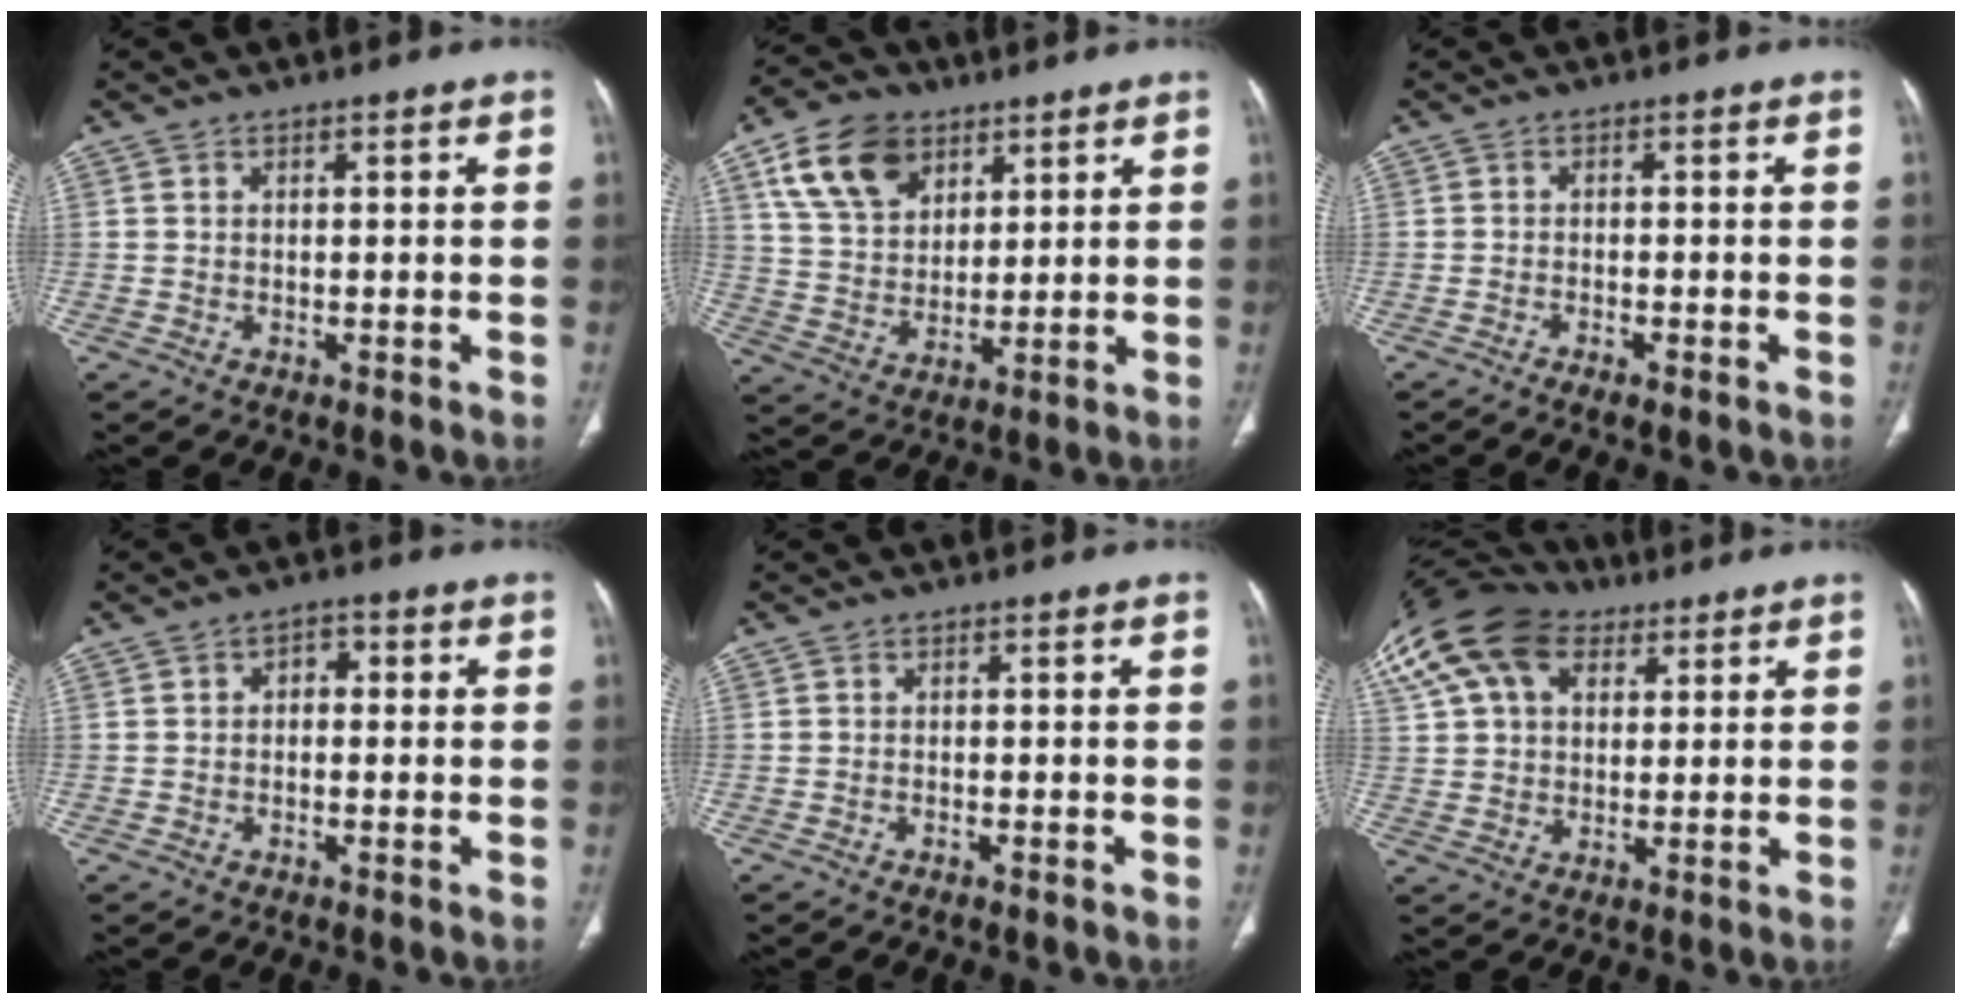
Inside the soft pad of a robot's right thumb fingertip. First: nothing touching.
{"total": 13.4, "force": [6.8, 9.1, 7.2], "torque": [-0.112, -0.017, 0.131]}
{"total": 2.3, "force": [-1.6, 0.4, 1.6], "torque": [-0.033, 0.003, -0.025]}
{"total": 2.7, "force": [0.0, 1.9, 1.8], "torque": [-0.015, 0.011, -0.008]}
{"total": 1.3, "force": [-0.9, 0.2, 0.9], "torque": [-0.021, 0.000, -0.013]}
{"total": 21.3, "force": [11.1, 13.6, 12.1], "torque": [-0.280, 0.046, 0.208]}